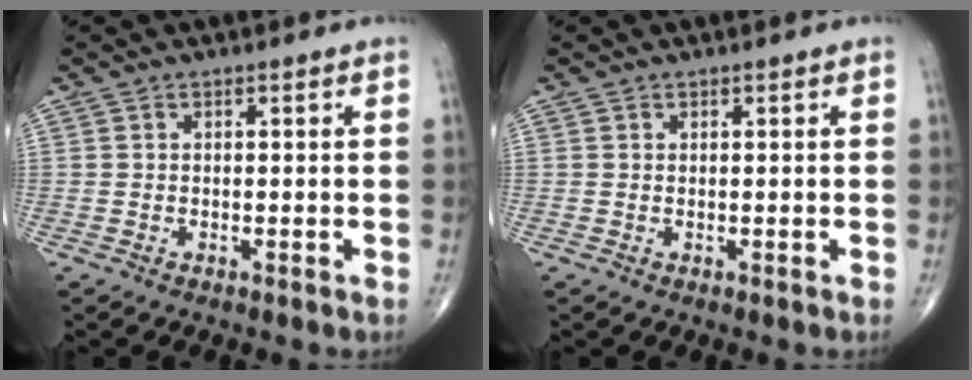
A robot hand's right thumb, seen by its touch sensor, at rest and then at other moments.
{"total": 0.0}